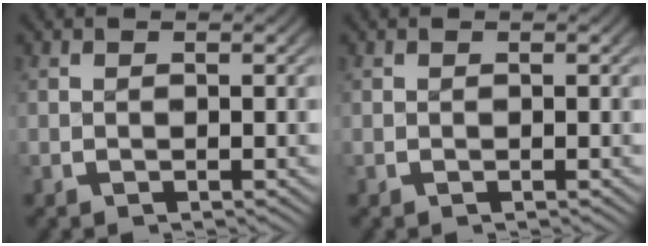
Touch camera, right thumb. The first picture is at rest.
{"total": 0.0}